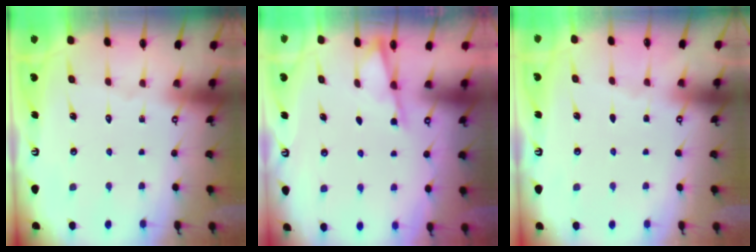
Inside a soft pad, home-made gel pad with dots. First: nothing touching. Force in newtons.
{"total": 2.6, "press": 2.6, "slide": 0.3}
{"total": 2.3, "press": 2.3, "slide": 0.3}